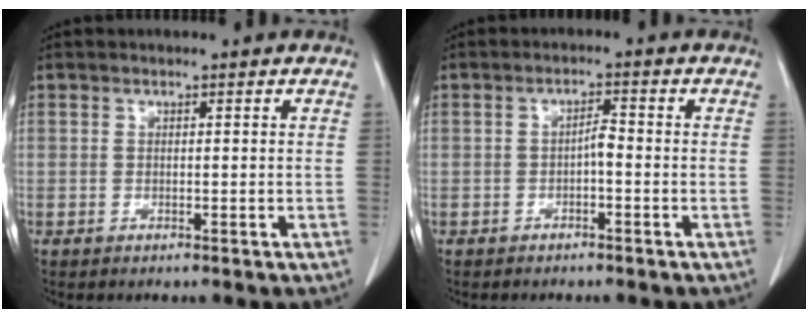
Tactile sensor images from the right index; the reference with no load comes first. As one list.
[{"total": 2.0, "force": [-0.7, 0.5, 1.8], "torque": [-0.027, 0.004, -0.013]}]